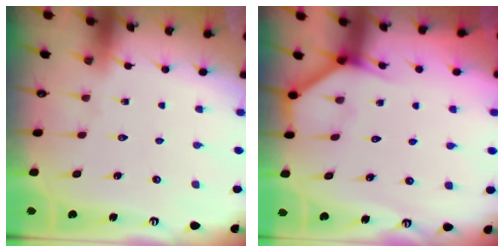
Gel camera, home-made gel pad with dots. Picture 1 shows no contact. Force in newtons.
{"total": 3.3, "press": 3.3, "slide": 0.2}